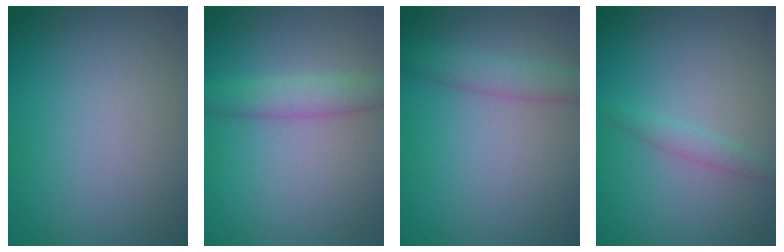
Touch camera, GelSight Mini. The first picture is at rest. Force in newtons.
{"total": 2.5, "press": 2.5, "slide": 0.1}
{"total": 2.2, "press": 2.2, "slide": 0.1}
{"total": 1.1, "press": 1.1, "slide": 0.0}